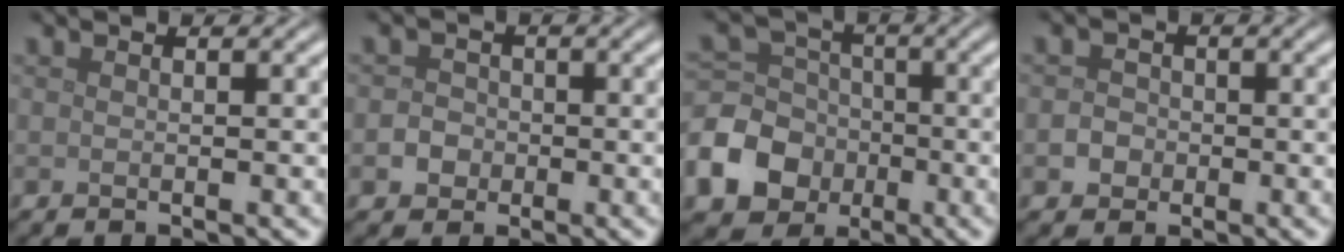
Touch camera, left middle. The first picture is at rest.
{"total": 2.1, "force": [-0.5, 1.9, 0.7], "torque": [0.008, 0.001, -0.017]}
{"total": 9.4, "force": [-3.8, 7.9, 3.4], "torque": [-0.080, -0.018, -0.097]}
{"total": 1.9, "force": [-0.4, 1.7, 0.7], "torque": [0.007, 0.002, -0.015]}